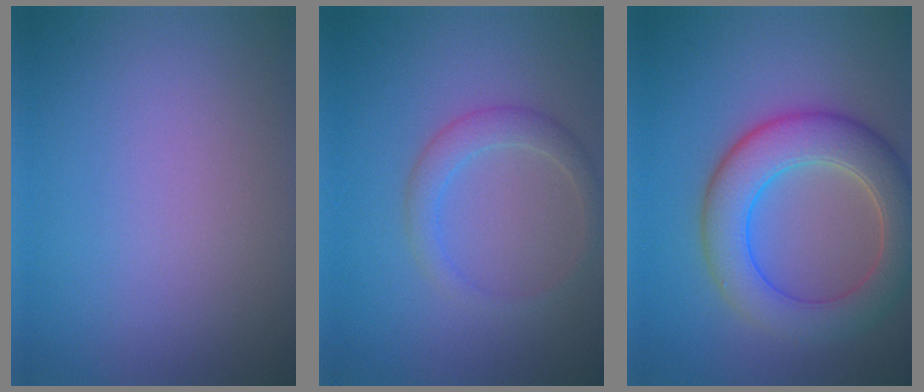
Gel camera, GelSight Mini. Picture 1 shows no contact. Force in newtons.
{"total": 2.2, "press": 2.2, "slide": 0.1}
{"total": 7.2, "press": 7.1, "slide": 0.6}